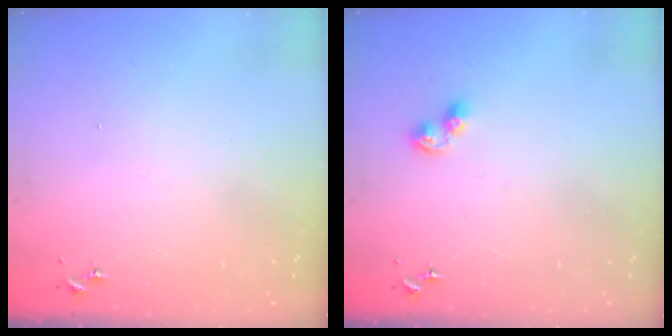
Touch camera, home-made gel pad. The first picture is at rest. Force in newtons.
{"total": 5.3, "press": 5.3, "slide": 0.6}